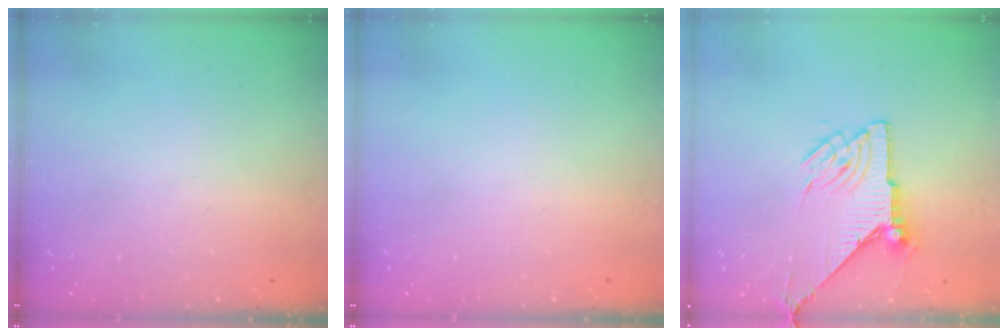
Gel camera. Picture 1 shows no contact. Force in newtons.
{"total": 0.0}
{"total": 11.3, "press": 11.3, "slide": 0.9}